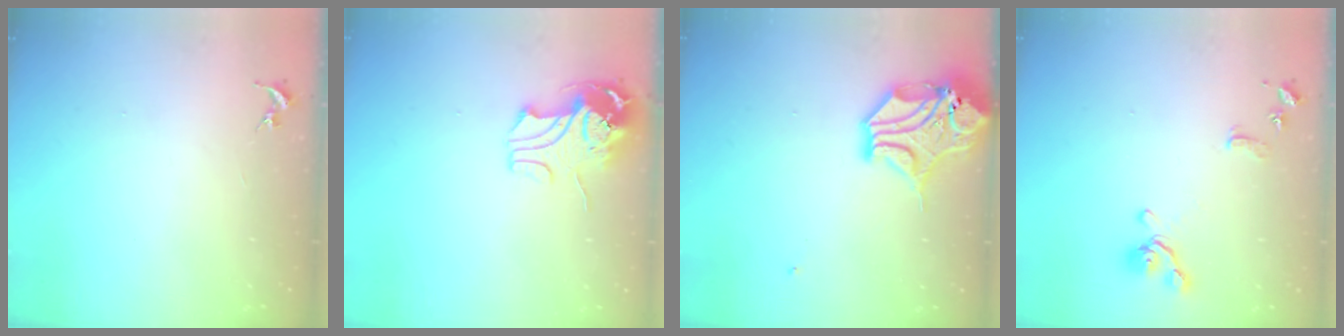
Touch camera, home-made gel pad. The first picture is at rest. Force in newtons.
{"total": 10.6, "press": 10.6, "slide": 0.8}
{"total": 14.3, "press": 14.1, "slide": 2.1}
{"total": 11.3, "press": 11.2, "slide": 1.3}